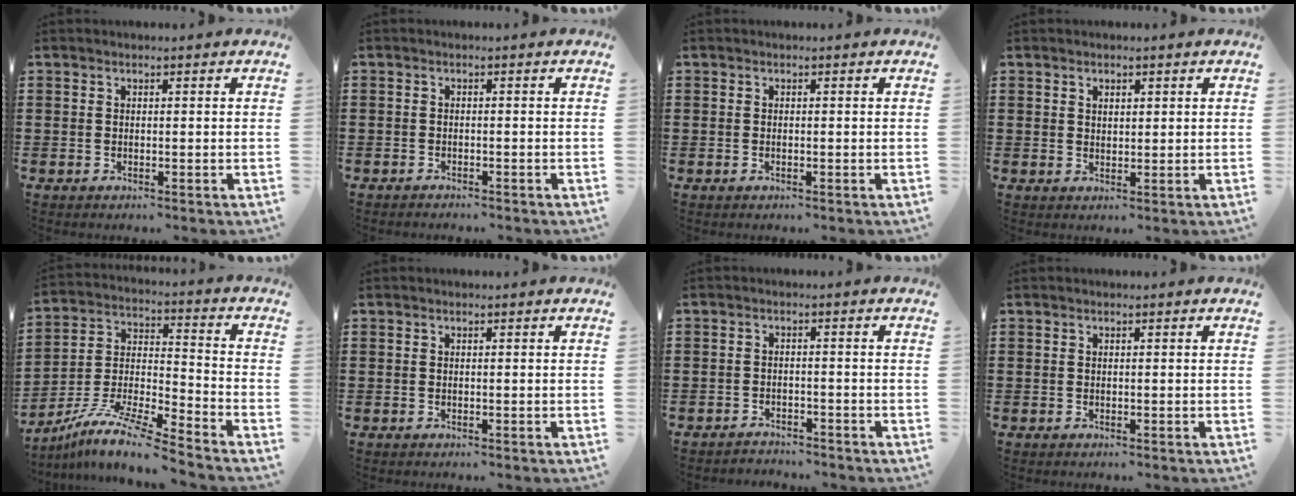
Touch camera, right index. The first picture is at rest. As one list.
[{"total": 1.0, "force": [-0.9, 0.1, -0.1], "torque": [-0.001, 0.002, -0.021]}, {"total": 0.0}, {"total": 1.4, "force": [1.0, 0.8, 0.4], "torque": [-0.010, 0.004, 0.020]}, {"total": 10.4, "force": [-9.1, 0.5, 5.0], "torque": [-0.107, 0.006, -0.187]}, {"total": 0.0}, {"total": 2.1, "force": [-2.1, 0.3, -0.1], "torque": [-0.006, 0.001, -0.047]}, {"total": 0.0}]